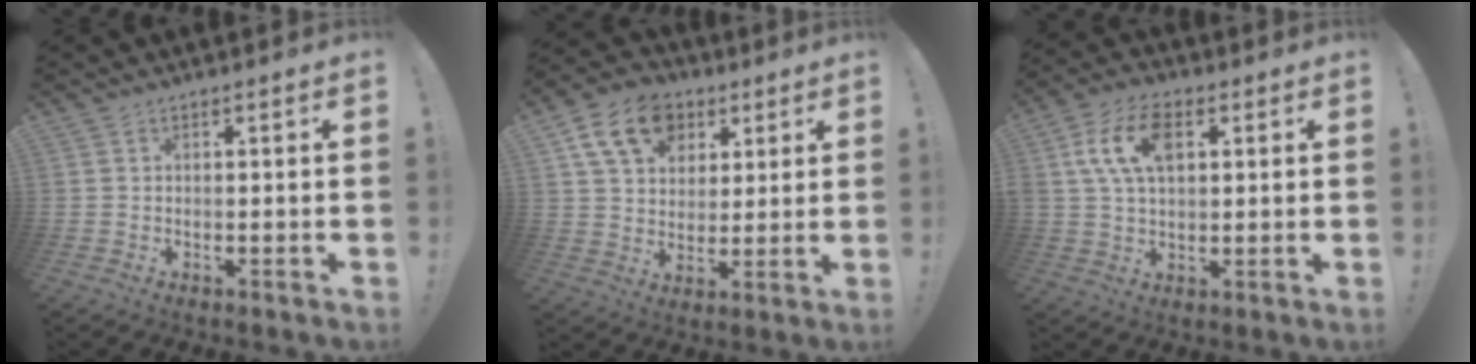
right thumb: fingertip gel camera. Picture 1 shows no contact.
{"total": 15.3, "force": [6.9, 11.4, 7.5], "torque": [-0.117, -0.024, 0.132]}
{"total": 12.3, "force": [3.9, 7.6, 8.9], "torque": [-0.168, 0.009, 0.072]}